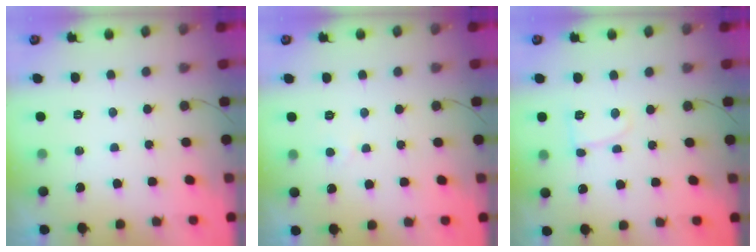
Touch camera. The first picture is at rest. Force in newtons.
{"total": 2.4, "press": 2.3, "slide": 0.3}
{"total": 5.0, "press": 4.9, "slide": 0.6}